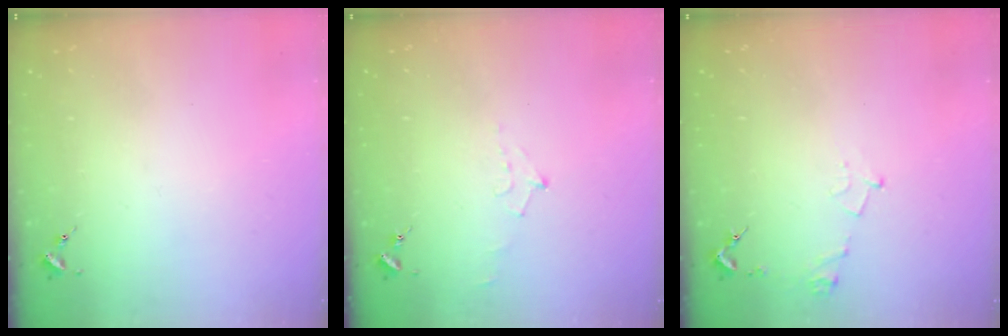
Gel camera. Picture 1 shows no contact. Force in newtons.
{"total": 5.2, "press": 5.2, "slide": 0.6}
{"total": 6.2, "press": 6.2, "slide": 0.7}